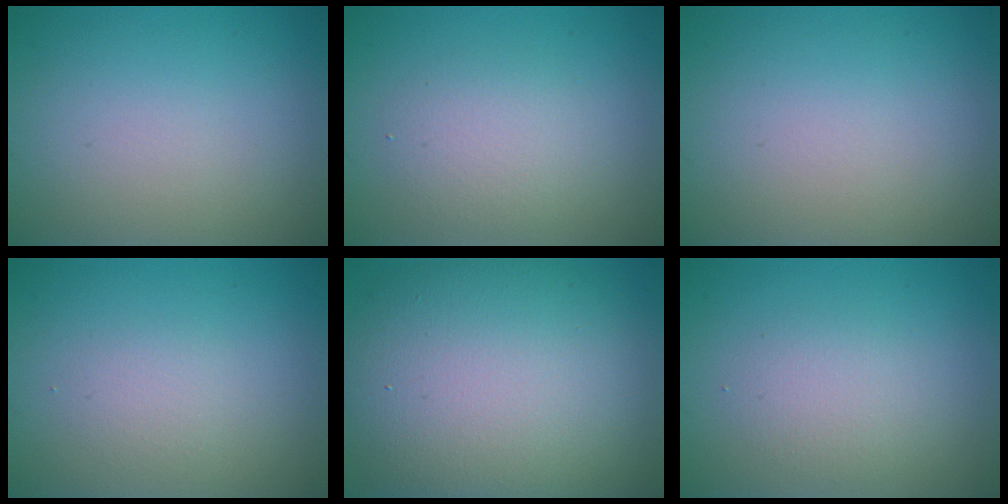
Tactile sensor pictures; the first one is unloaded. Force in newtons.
{"total": 2.7, "press": 2.7, "slide": 0.1}
{"total": 0.0}
{"total": 1.4, "press": 1.4, "slide": 0.1}
{"total": 13.4, "press": 13.4, "slide": 1.0}
{"total": 2.0, "press": 2.0, "slide": 0.1}